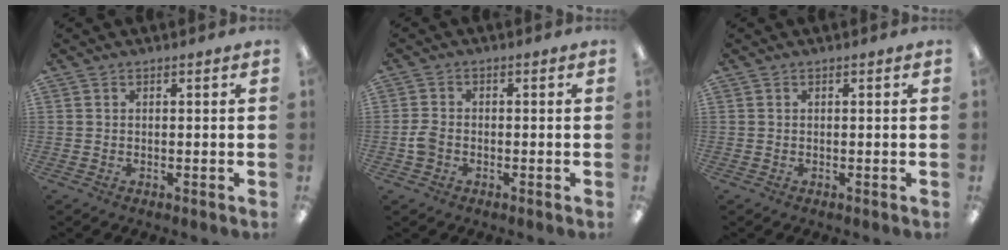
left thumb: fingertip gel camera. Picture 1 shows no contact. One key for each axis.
{"total": 3.4, "fx": -1.2, "fy": 2.3, "fz": 2.1, "tx": -0.042, "ty": 0.007, "tz": -0.023}
{"total": 0.0}